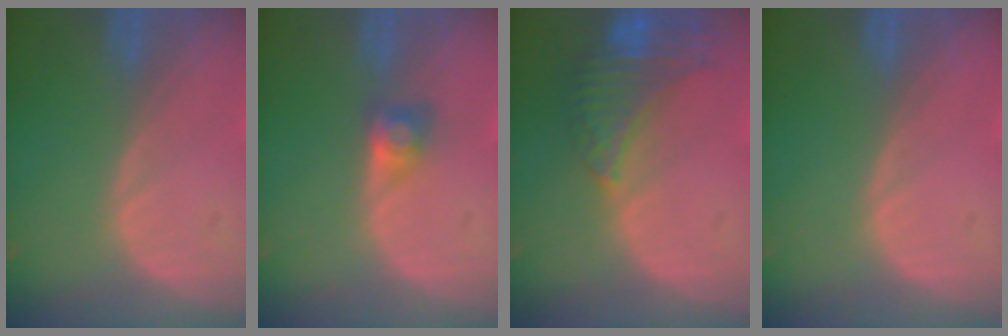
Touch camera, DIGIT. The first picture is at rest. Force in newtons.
{"total": 2.7, "press": 2.5, "slide": 1.1}
{"total": 8.3, "press": 7.2, "slide": 4.0}
{"total": 0.0}